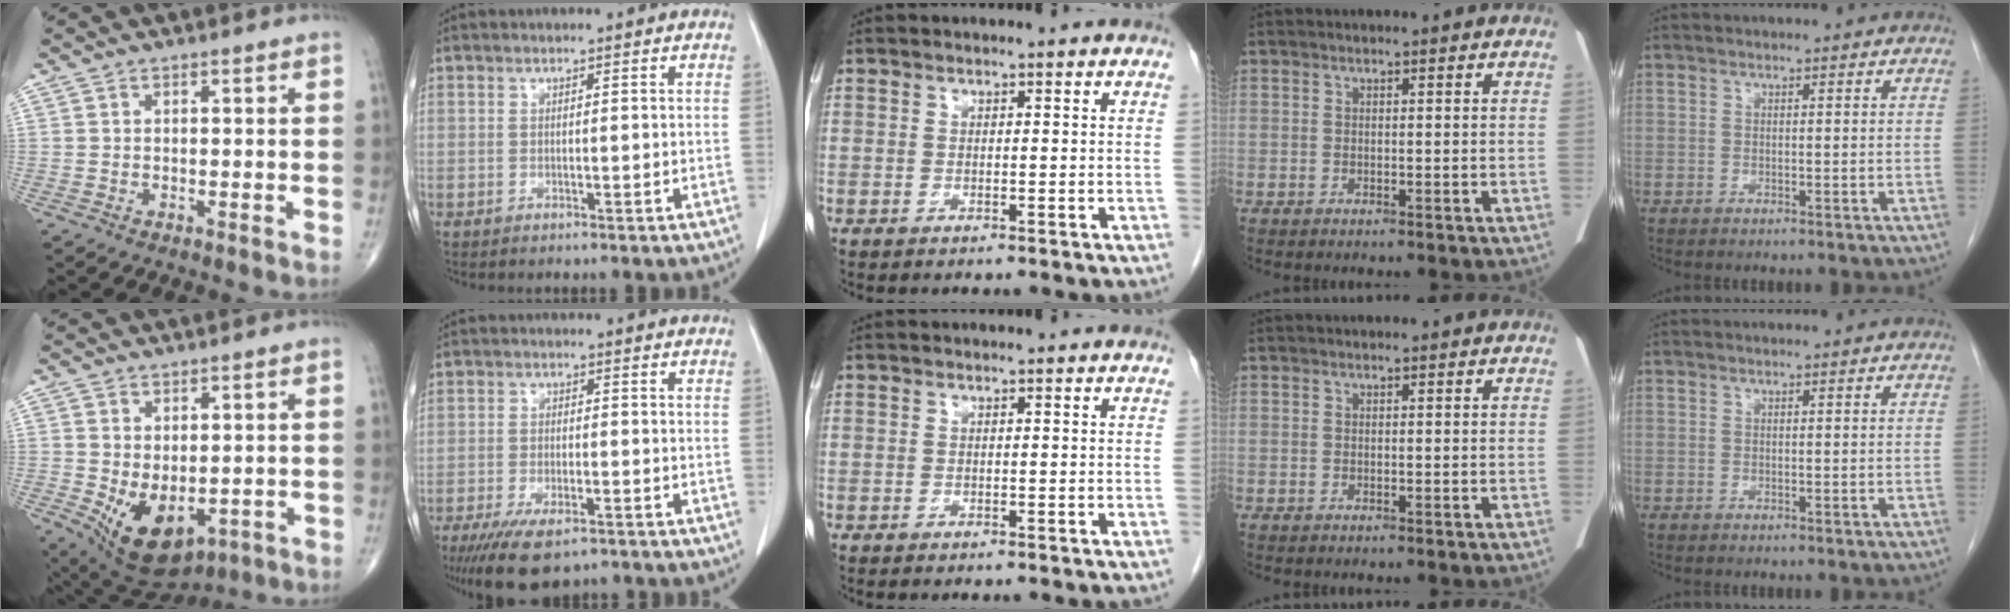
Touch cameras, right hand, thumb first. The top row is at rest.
{"thumb": {"total": 11.0, "force": [-2.4, 6.7, 8.4], "torque": [-0.120, -0.008, -0.013]}, "index": {"total": 9.4, "force": [-6.6, 3.0, 6.0], "torque": [-0.097, -0.015, -0.100]}}